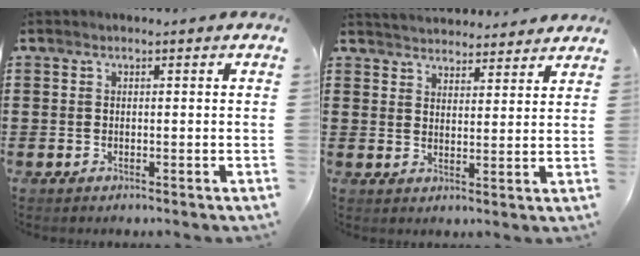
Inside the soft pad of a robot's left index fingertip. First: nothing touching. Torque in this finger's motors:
{"motor_torque": [1.12, -1.02, 0.23, 0.04]}